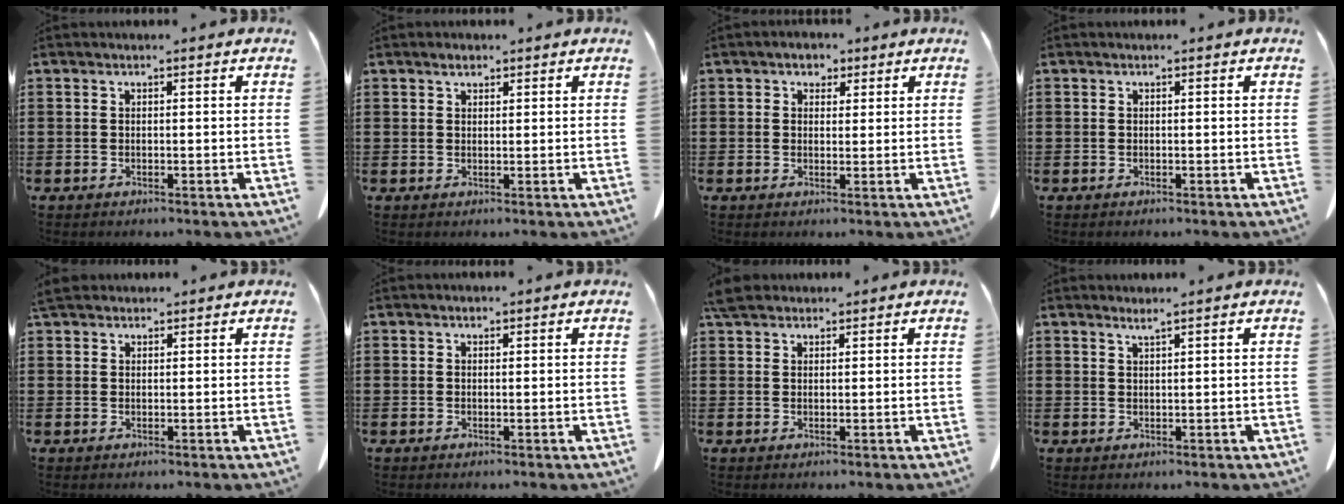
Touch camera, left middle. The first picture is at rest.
{"total": 1.6, "force": [1.2, 0.7, 0.7], "torque": [-0.008, -0.003, 0.023]}
{"total": 2.2, "force": [1.5, 1.6, 0.2], "torque": [-0.007, 0.007, 0.026]}
{"total": 0.0}
{"total": 2.5, "force": [2.2, 1.0, 0.9], "torque": [-0.025, 0.004, 0.044]}
{"total": 0.6, "force": [0.4, 0.4, 0.1], "torque": [0.003, -0.002, 0.007]}
{"total": 3.2, "force": [2.8, 1.2, 1.2], "torque": [-0.032, 0.003, 0.055]}
{"total": 1.5, "force": [1.3, -0.2, 0.6], "torque": [-0.012, -0.004, 0.026]}